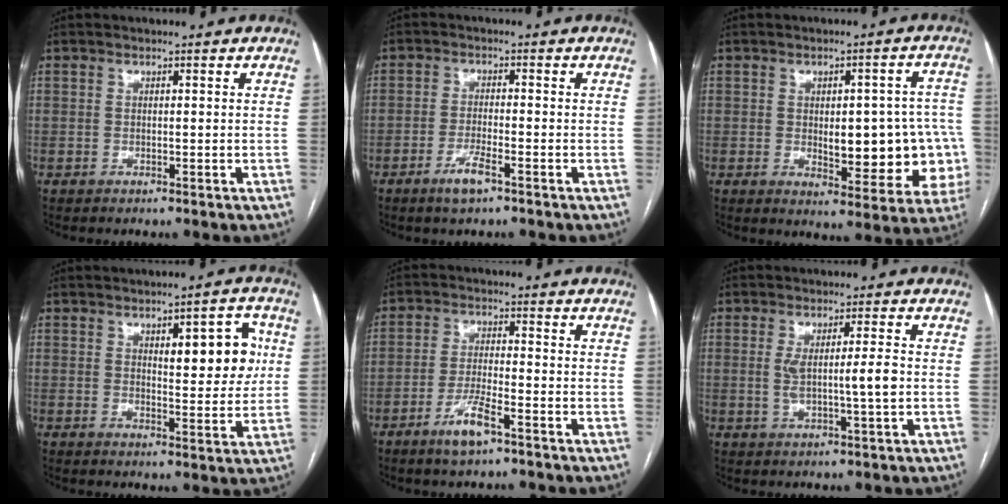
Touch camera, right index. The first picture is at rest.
{"total": 3.9, "force": [-2.4, 0.5, 3.0], "torque": [-0.062, -0.004, -0.046]}
{"total": 12.2, "force": [-1.0, 5.5, 10.9], "torque": [-0.120, 0.014, 0.001]}
{"total": 8.3, "force": [2.4, 2.7, 7.5], "torque": [-0.095, 0.012, 0.034]}
{"total": 5.6, "force": [-3.5, 0.7, 4.3], "torque": [-0.088, -0.006, -0.065]}
{"total": 5.3, "force": [0.0, 0.1, 5.3], "torque": [-0.095, 0.000, 0.003]}